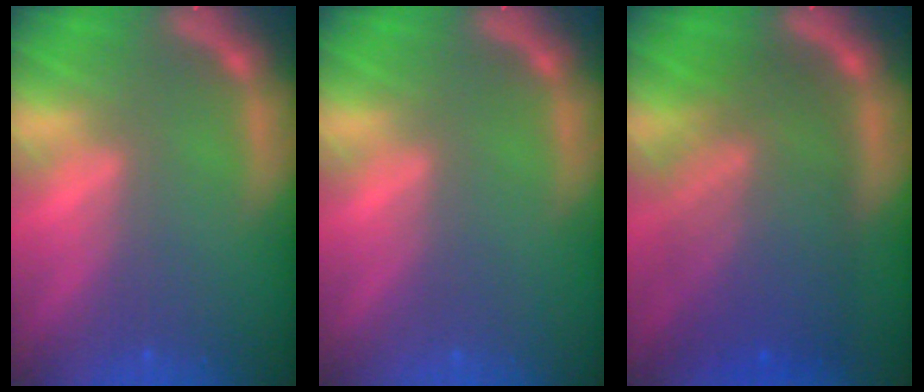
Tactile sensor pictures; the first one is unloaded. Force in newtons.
{"total": 0.0}
{"total": 10.0}